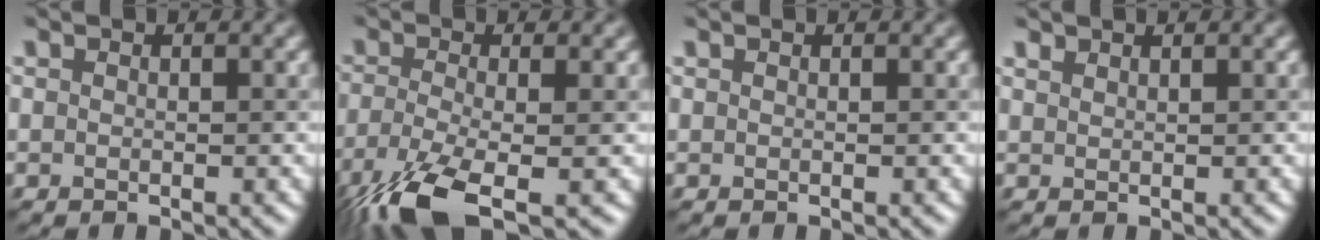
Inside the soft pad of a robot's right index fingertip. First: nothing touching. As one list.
[{"total": 7.8, "force": [-4.7, 2.2, 5.8], "torque": [-0.125, -0.011, -0.089]}, {"total": 0.0}, {"total": 0.8, "force": [0.8, 0.1, 0.0], "torque": [0.002, 0.003, 0.016]}]